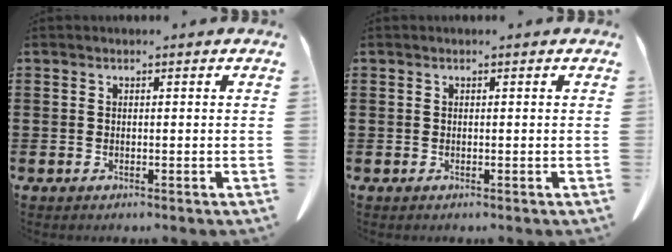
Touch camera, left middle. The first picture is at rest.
{"total": 0.0}